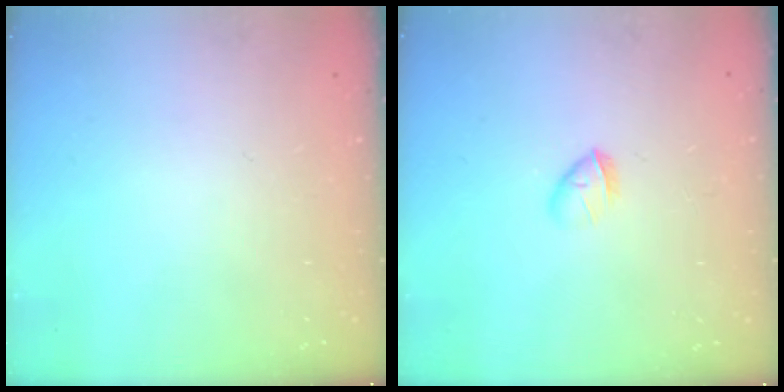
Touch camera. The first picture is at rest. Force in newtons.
{"total": 3.4, "press": 3.2, "slide": 1.1}